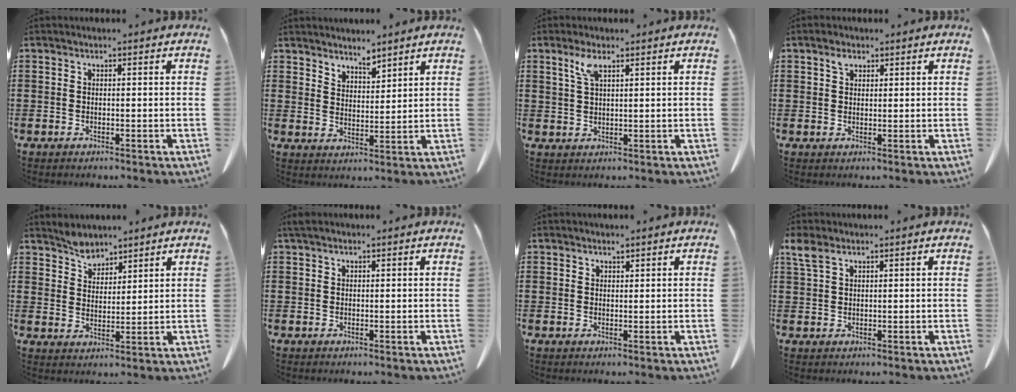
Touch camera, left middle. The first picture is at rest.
{"total": 3.4, "force": [3.3, 0.8, 0.3], "torque": [-0.015, -0.008, 0.063]}
{"total": 3.3, "force": [2.0, 0.8, 2.5], "torque": [-0.057, 0.003, 0.035]}
{"total": 1.6, "force": [0.9, 1.0, 0.9], "torque": [-0.013, -0.001, 0.015]}
{"total": 4.2, "force": [3.8, 1.6, 0.5], "torque": [-0.023, -0.005, 0.074]}
{"total": 0.8, "force": [0.4, 0.3, 0.6], "torque": [-0.014, 0.001, 0.007]}
{"total": 1.0, "force": [0.9, 0.2, 0.2], "torque": [-0.006, -0.002, 0.019]}
{"total": 2.7, "force": [1.6, 1.0, 2.0], "torque": [-0.052, -0.002, 0.029]}